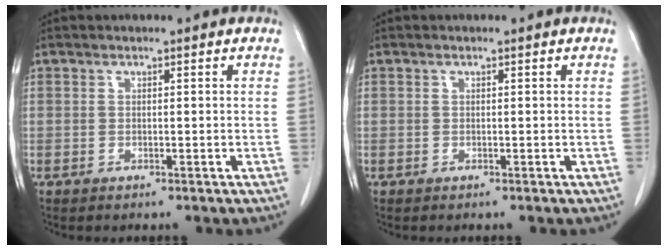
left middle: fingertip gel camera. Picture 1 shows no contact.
{"total": 0.0}